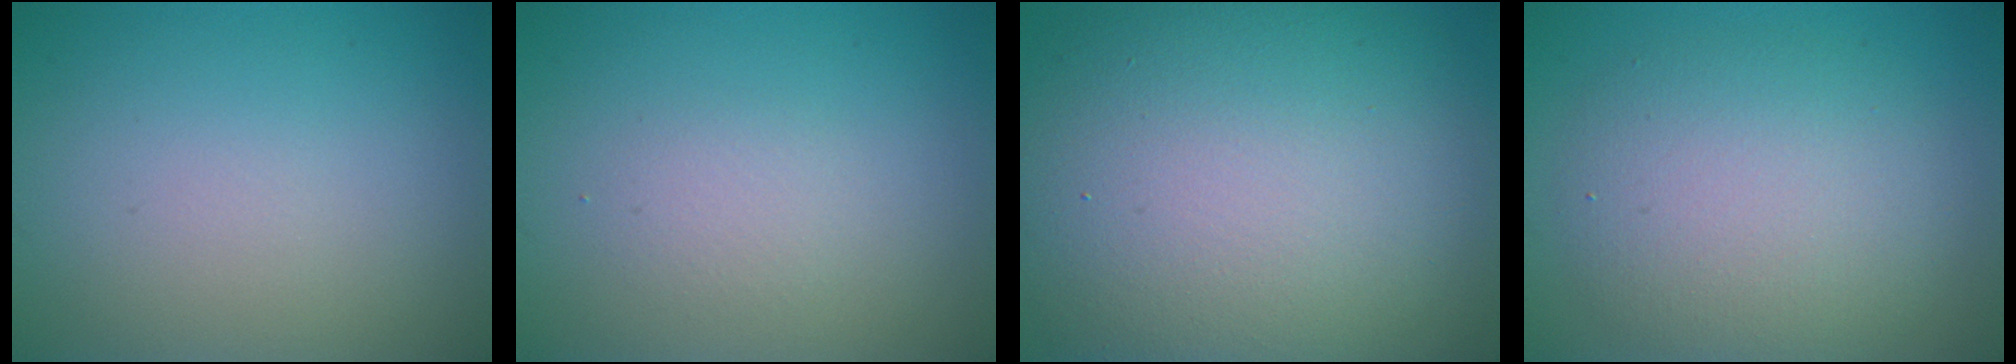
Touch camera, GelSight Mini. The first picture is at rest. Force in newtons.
{"total": 1.4, "press": 1.4, "slide": 0.1}
{"total": 16.9, "press": 16.8, "slide": 1.0}
{"total": 5.9, "press": 5.8, "slide": 0.7}